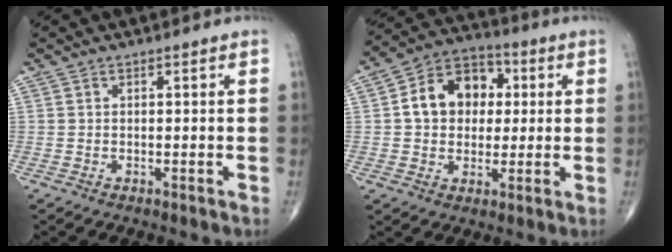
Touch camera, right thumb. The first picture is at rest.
{"total": 12.6, "force": [1.8, 9.7, 7.9], "torque": [-0.093, 0.019, 0.020]}